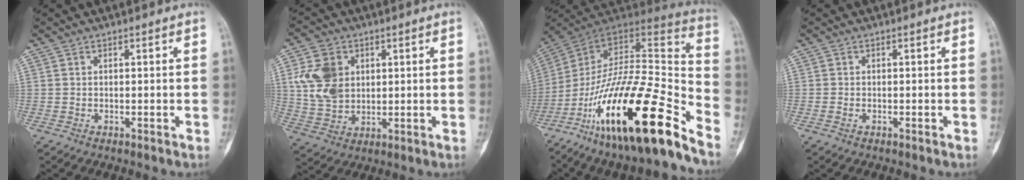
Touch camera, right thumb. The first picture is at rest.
{"total": 10.7, "force": [2.8, 8.2, 6.2], "torque": [-0.101, -0.006, 0.060]}
{"total": 28.8, "force": [-17.7, 6.2, 21.9], "torque": [-0.334, 0.070, -0.295]}
{"total": 0.6, "force": [-0.3, 0.3, 0.4], "torque": [-0.010, 0.000, -0.007]}